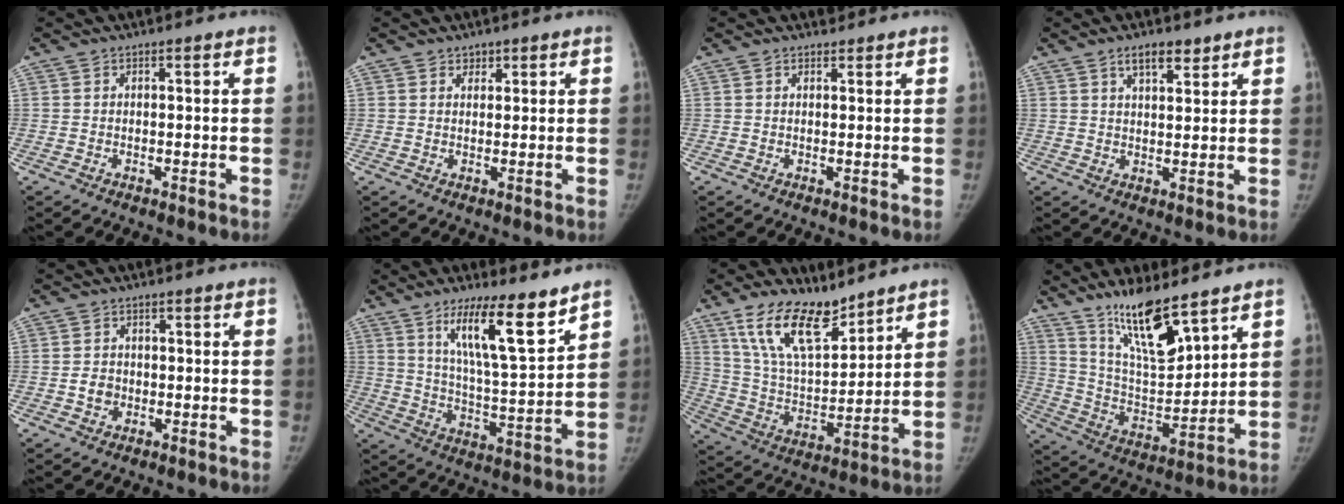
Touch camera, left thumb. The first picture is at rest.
{"total": 1.6, "force": [1.2, 1.1, 0.3], "torque": [0.010, -0.007, 0.015]}
{"total": 0.9, "force": [0.8, 0.4, 0.0], "torque": [0.003, -0.007, 0.010]}
{"total": 5.1, "force": [3.4, 2.0, 3.1], "torque": [-0.036, -0.020, 0.057]}
{"total": 2.8, "force": [-0.5, 2.5, 1.3], "torque": [-0.012, 0.004, -0.008]}
{"total": 14.6, "force": [9.6, 2.5, 10.7], "torque": [-0.165, -0.066, 0.171]}
{"total": 16.2, "force": [11.5, 6.7, 9.2], "torque": [-0.134, -0.065, 0.225]}
{"total": 15.4, "force": [11.2, 4.0, 9.7], "torque": [-0.148, -0.074, 0.217]}